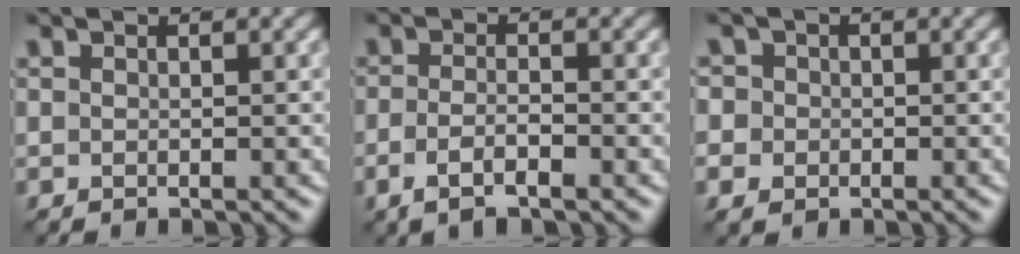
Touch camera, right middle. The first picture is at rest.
{"total": 2.6, "force": [-1.3, 0.8, 2.2], "torque": [-0.046, -0.005, -0.026]}
{"total": 3.3, "force": [-0.2, 3.1, 1.1], "torque": [-0.012, 0.010, -0.026]}